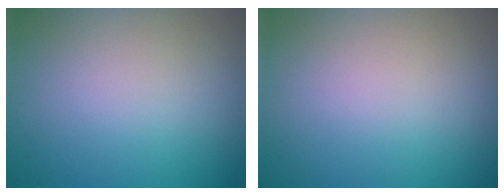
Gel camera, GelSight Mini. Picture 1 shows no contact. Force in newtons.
{"total": 0.0}